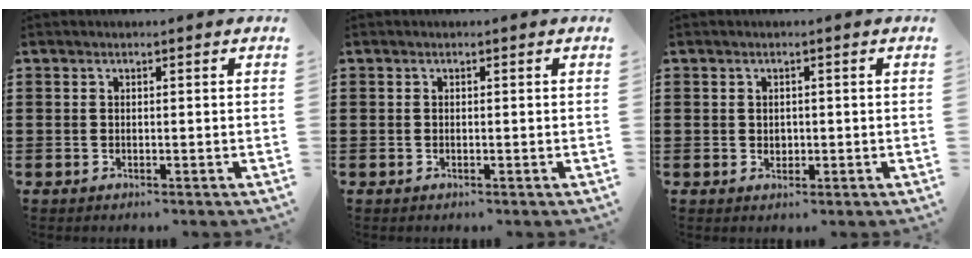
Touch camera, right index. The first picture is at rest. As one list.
[{"total": 0.0}, {"total": 1.0, "force": [0.2, 0.9, 0.5], "torque": [-0.011, 0.005, 0.003]}]